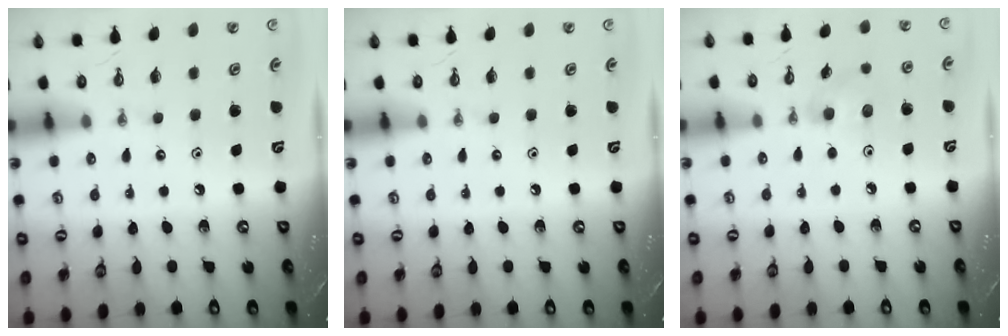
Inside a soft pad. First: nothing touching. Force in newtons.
{"total": 0.0}
{"total": 5.2, "press": 5.0, "slide": 1.4}